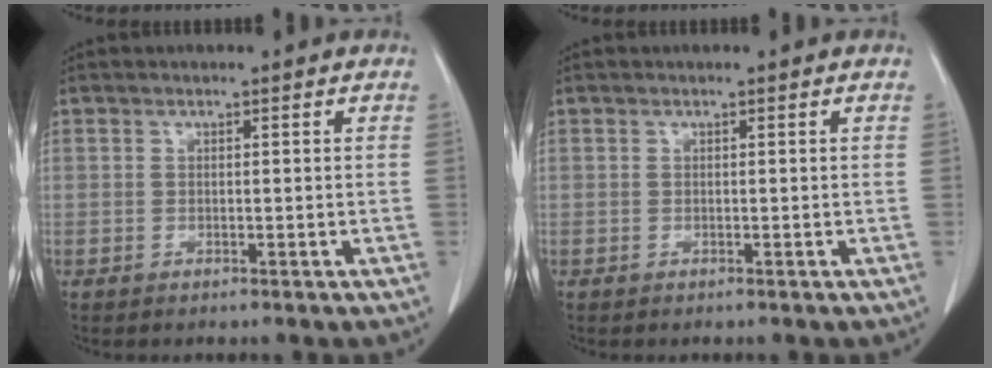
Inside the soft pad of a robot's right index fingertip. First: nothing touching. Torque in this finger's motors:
{"motor_torque": [0.02, -0.02, 0.00, 0.00]}